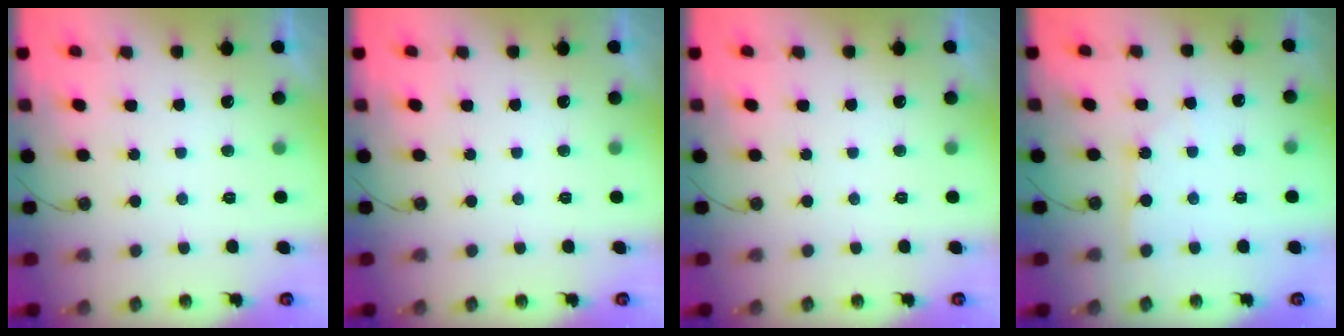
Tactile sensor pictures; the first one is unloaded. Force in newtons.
{"total": 0.0}
{"total": 0.0}
{"total": 4.2, "press": 4.2, "slide": 0.3}